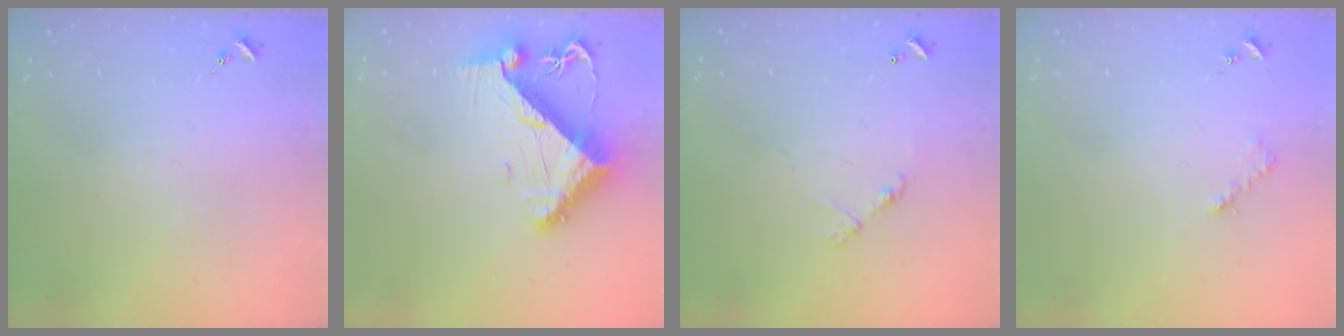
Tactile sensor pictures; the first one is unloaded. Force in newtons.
{"total": 11.0, "press": 10.9, "slide": 1.4}
{"total": 6.8, "press": 6.8, "slide": 0.5}
{"total": 2.6, "press": 2.6, "slide": 0.4}